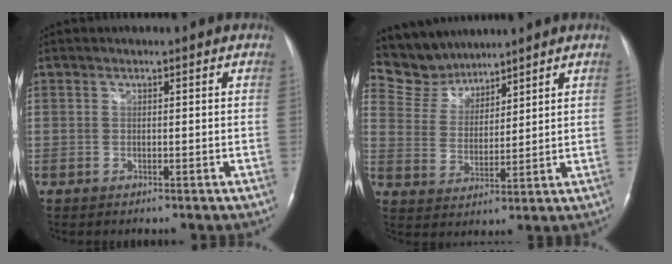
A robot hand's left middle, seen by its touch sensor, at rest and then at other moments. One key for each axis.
{"total": 7.3, "fx": 6.9, "fy": 2.3, "fz": -0.1, "tx": -0.011, "ty": 0.014, "tz": 0.149}